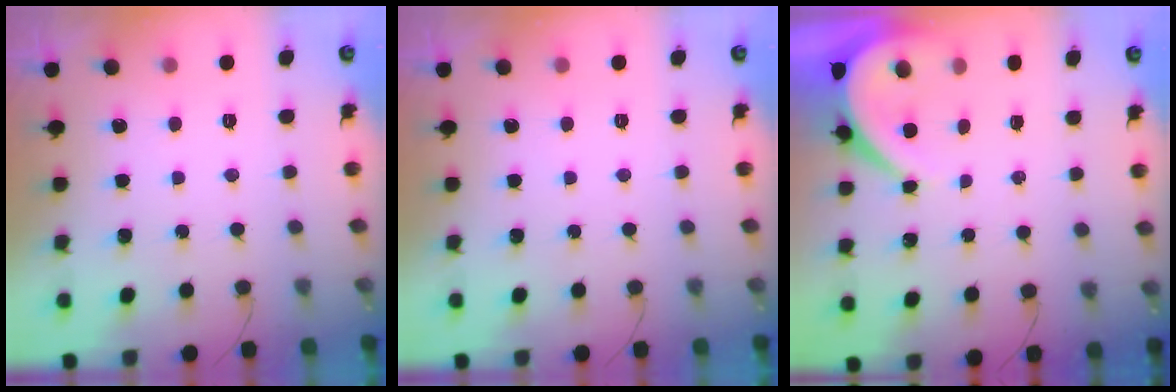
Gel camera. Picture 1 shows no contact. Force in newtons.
{"total": 0.0}
{"total": 5.1, "press": 5.0, "slide": 0.6}